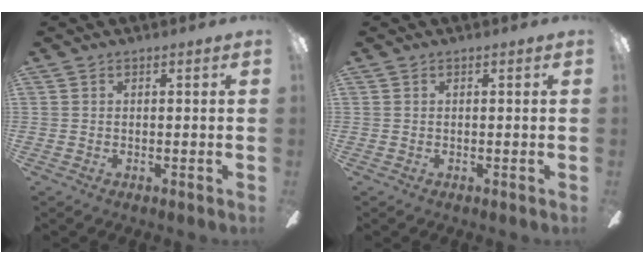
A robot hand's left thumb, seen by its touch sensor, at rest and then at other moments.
{"total": 0.0}